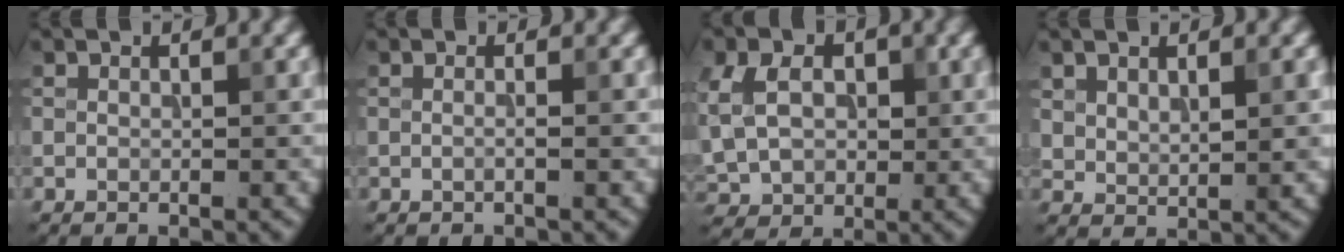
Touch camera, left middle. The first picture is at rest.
{"total": 0.9, "force": [0.1, 0.0, 0.9], "torque": [-0.016, -0.013, -0.006]}
{"total": 8.5, "force": [1.3, 6.6, 5.2], "torque": [-0.125, 0.020, 0.016]}
{"total": 2.3, "force": [0.9, 1.1, 1.8], "torque": [-0.040, -0.004, 0.025]}